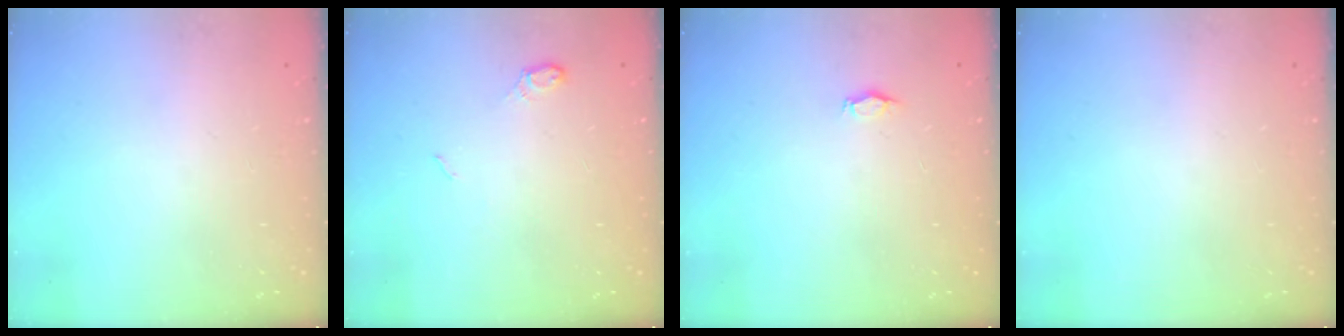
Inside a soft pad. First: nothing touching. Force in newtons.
{"total": 4.6, "press": 4.6, "slide": 0.6}
{"total": 2.9, "press": 2.9, "slide": 0.5}
{"total": 0.0}